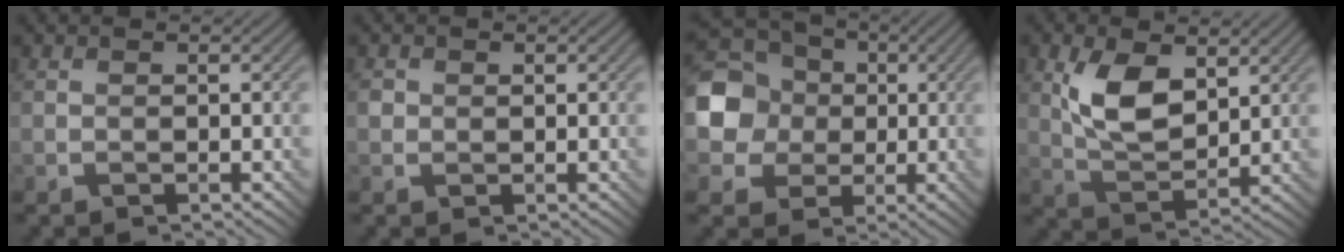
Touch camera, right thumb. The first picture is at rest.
{"total": 1.1, "force": [0.2, 1.0, 0.3], "torque": [-0.008, -0.002, 0.003]}
{"total": 10.2, "force": [0.3, 9.3, 4.3], "torque": [-0.121, 0.003, -0.015]}
{"total": 7.5, "force": [2.7, 4.0, 5.7], "torque": [-0.121, -0.004, 0.056]}